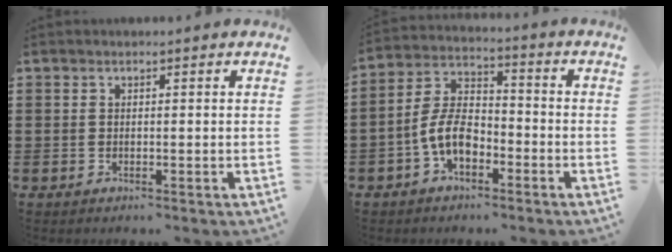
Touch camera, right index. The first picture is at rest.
{"total": 7.6, "force": [-3.0, 4.0, 5.6], "torque": [-0.138, 0.003, -0.066]}